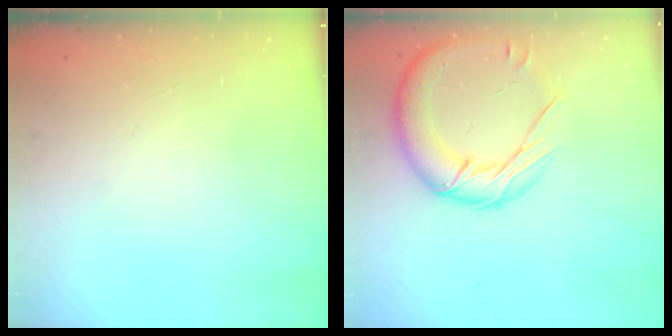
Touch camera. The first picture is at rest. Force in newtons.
{"total": 17.9, "press": 17.8, "slide": 1.8}